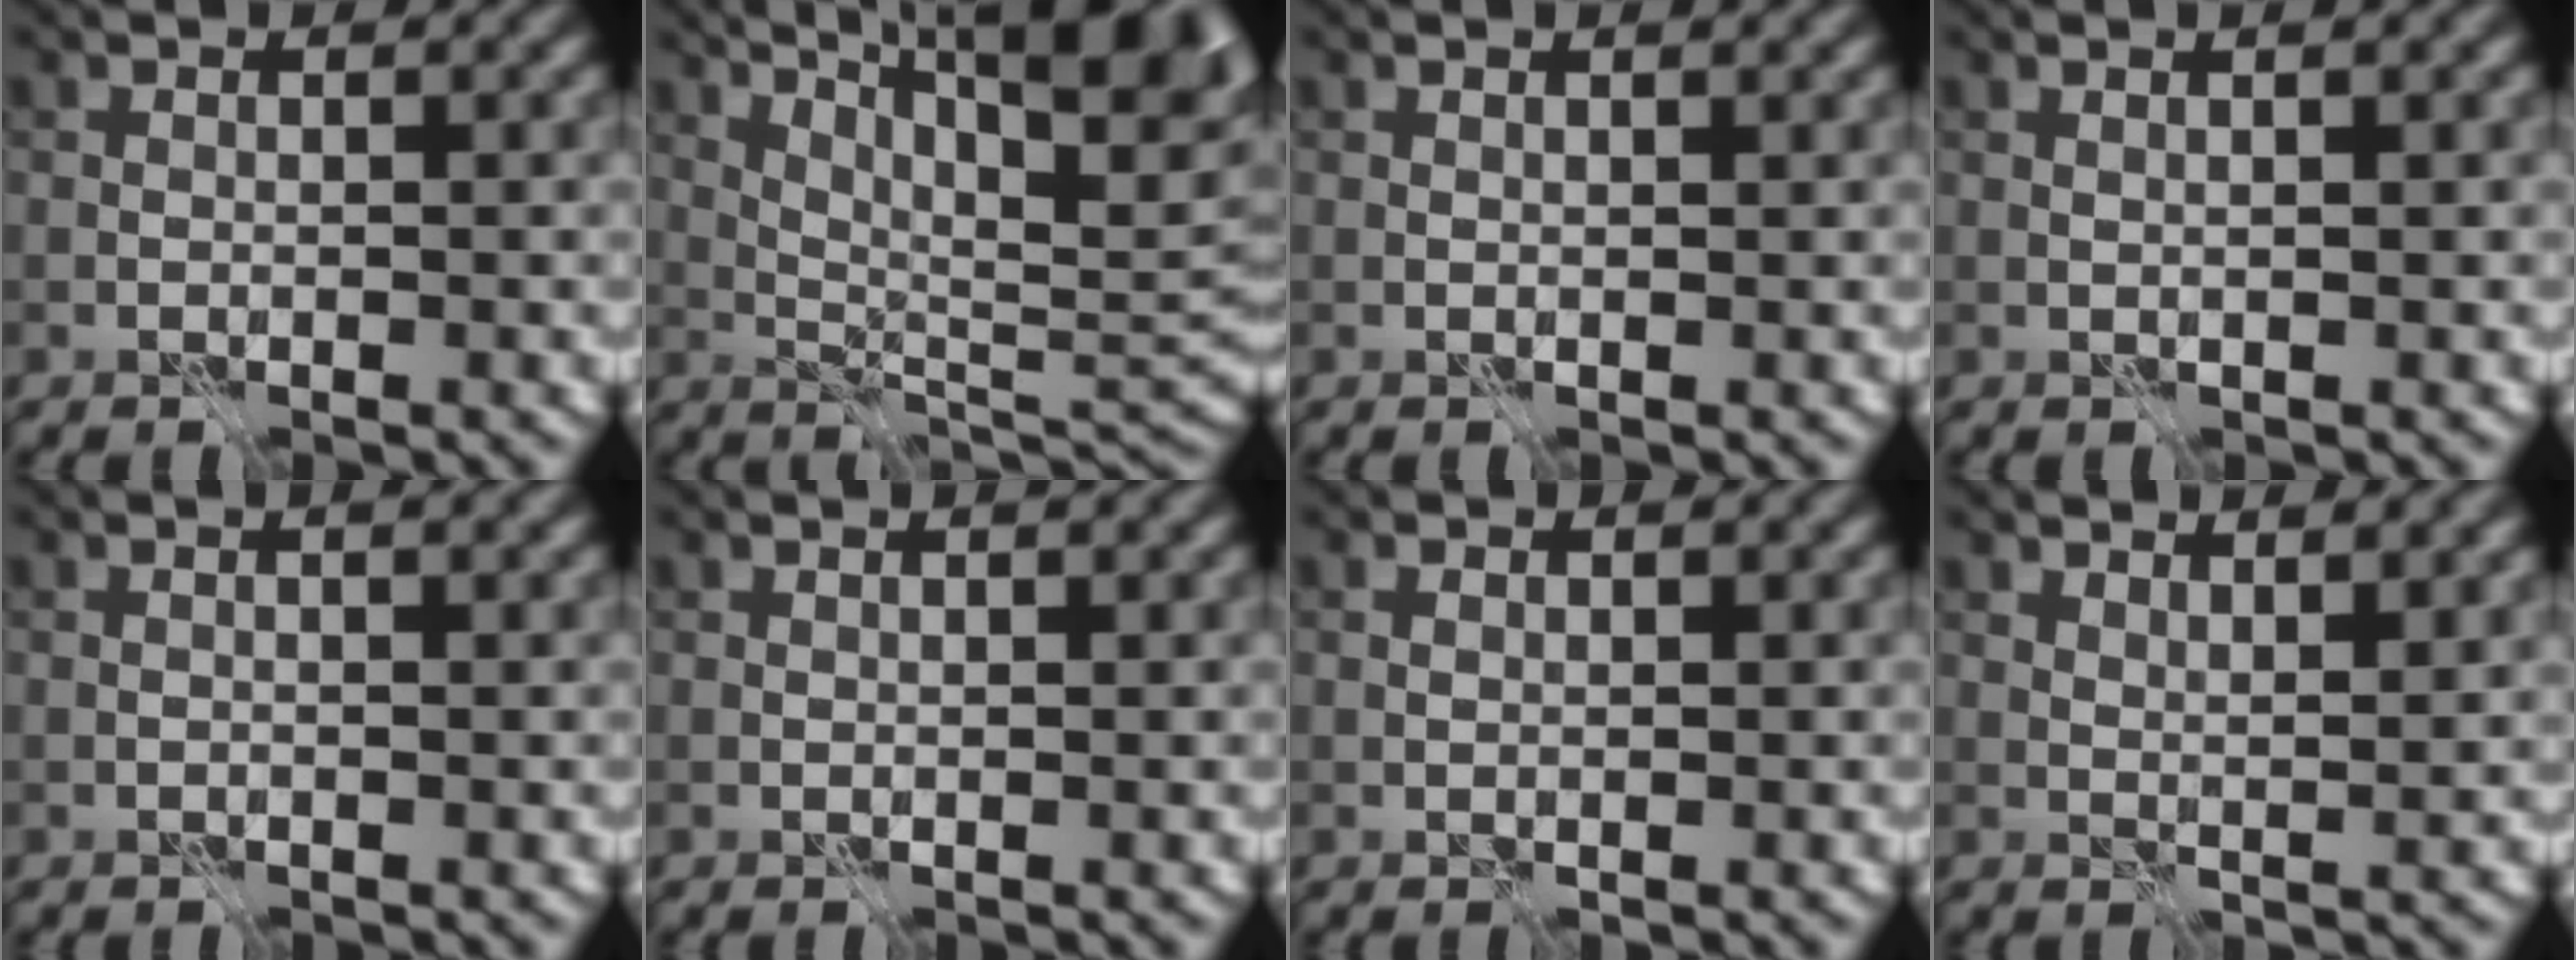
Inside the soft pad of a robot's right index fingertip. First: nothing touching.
{"total": 15.2, "force": [7.9, 5.4, 11.8], "torque": [-0.161, 0.028, 0.107]}
{"total": 1.3, "force": [0.9, 0.3, 0.9], "torque": [-0.013, -0.001, 0.007]}
{"total": 2.5, "force": [1.3, 1.0, 1.9], "torque": [-0.011, 0.007, -0.006]}
{"total": 1.4, "force": [0.6, 0.4, 1.2], "torque": [-0.013, -0.006, 0.000]}
{"total": 1.1, "force": [0.8, 0.2, 0.8], "torque": [-0.012, -0.001, 0.006]}
{"total": 0.6, "force": [0.2, 0.4, 0.4], "torque": [-0.009, 0.002, 0.003]}
{"total": 3.5, "force": [2.6, 0.9, 2.1], "torque": [-0.024, 0.005, 0.032]}